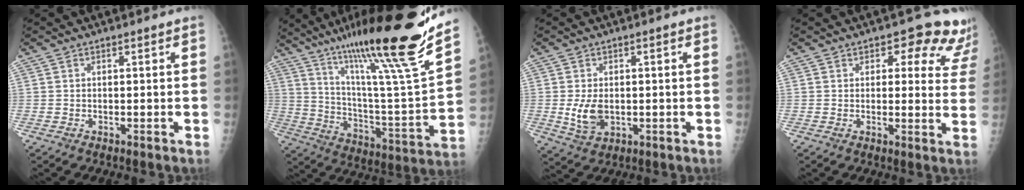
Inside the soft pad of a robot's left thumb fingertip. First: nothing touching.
{"total": 28.6, "force": [20.8, 1.3, 19.6], "torque": [-0.296, -0.107, 0.336]}
{"total": 5.9, "force": [-0.6, 3.8, 4.5], "torque": [-0.078, -0.002, -0.001]}
{"total": 10.6, "force": [8.3, 5.4, 3.9], "torque": [0.017, -0.038, 0.067]}